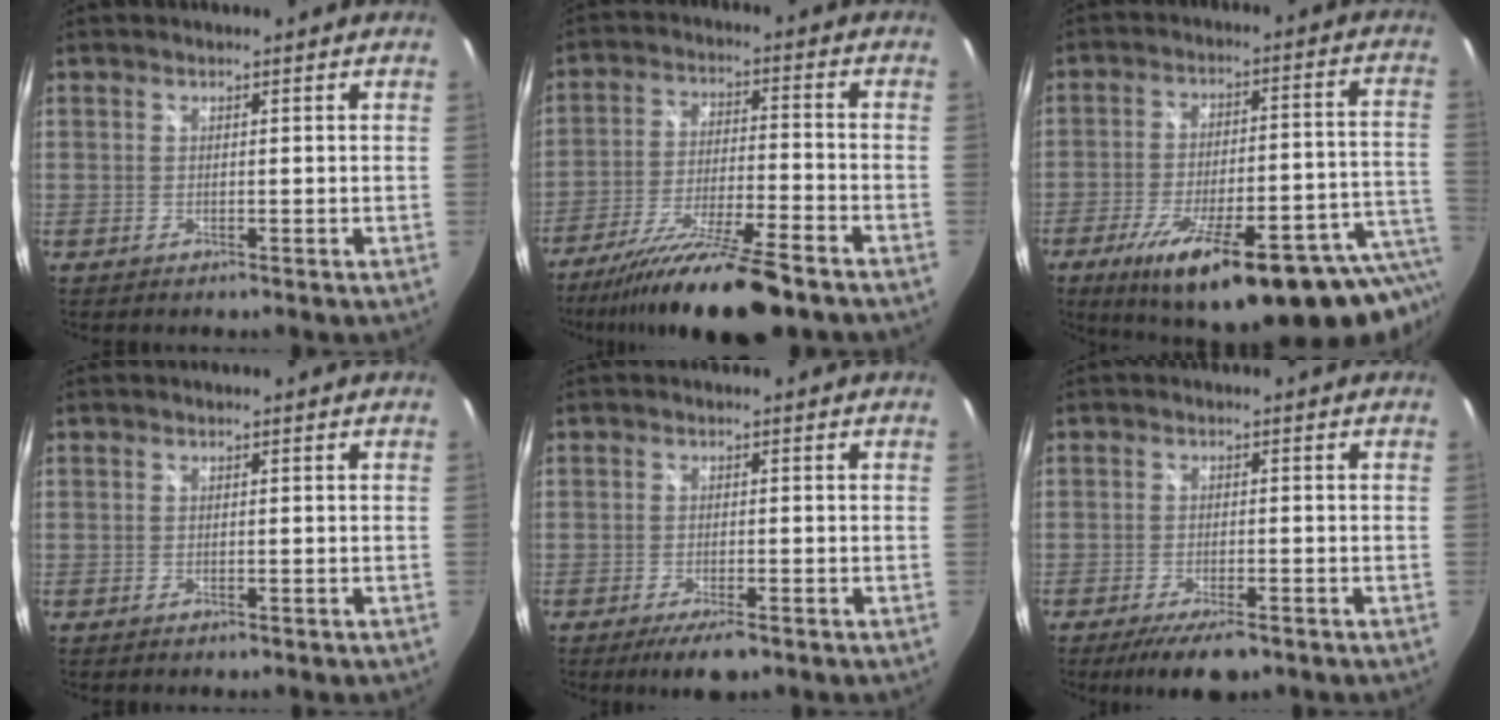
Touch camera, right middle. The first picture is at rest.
{"total": 17.5, "force": [-14.1, 1.1, 10.3], "torque": [-0.198, -0.035, -0.235]}
{"total": 28.9, "force": [-19.6, 6.2, 20.4], "torque": [-0.276, -0.044, -0.266]}
{"total": 0.7, "force": [-0.5, 0.3, 0.4], "torque": [-0.006, -0.001, -0.007]}
{"total": 5.1, "force": [-3.5, 1.3, 3.5], "torque": [-0.072, -0.016, -0.057]}
{"total": 7.3, "force": [-5.3, 2.2, 4.6], "torque": [-0.099, -0.021, -0.083]}